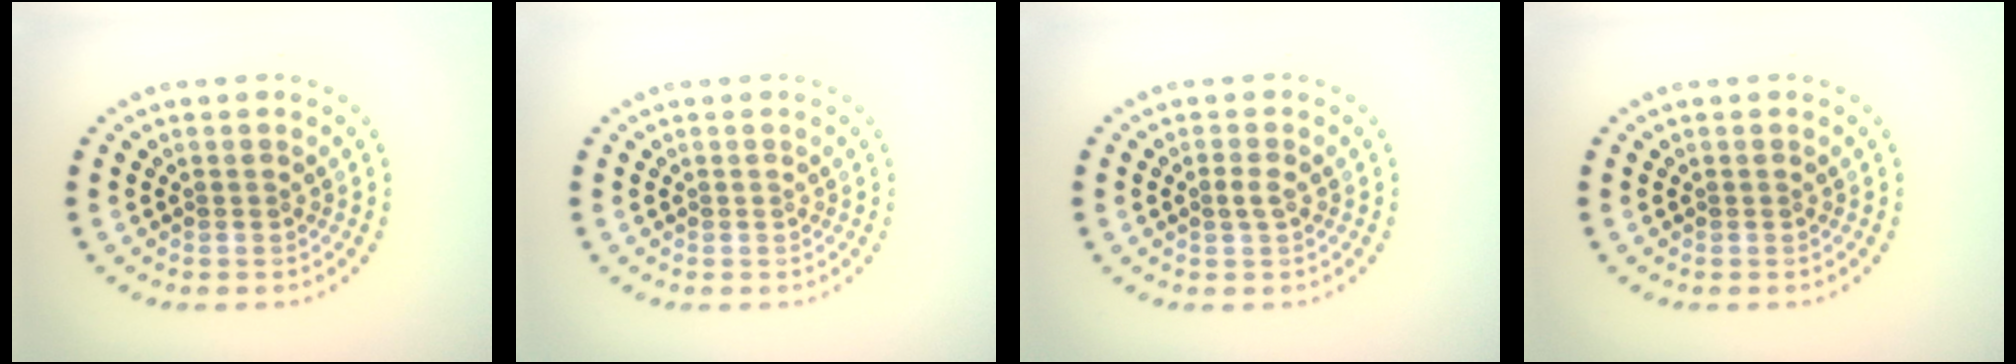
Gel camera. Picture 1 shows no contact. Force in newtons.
{"total": 0.0}
{"total": 1.1, "press": 1.1, "slide": 0.3}
{"total": 0.0}